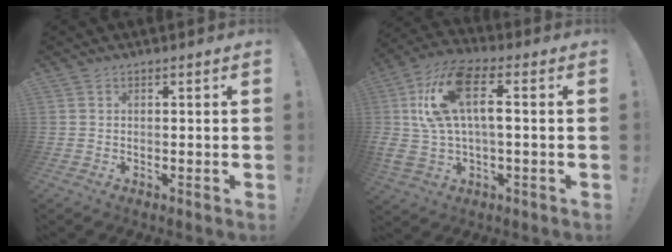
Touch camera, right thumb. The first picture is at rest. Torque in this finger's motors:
{"motor_torque": [2.34, 2.42, 0.40, 0.21, 0.55]}